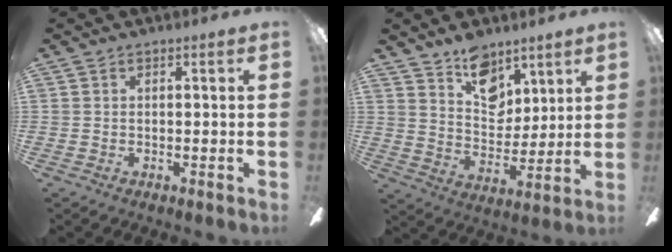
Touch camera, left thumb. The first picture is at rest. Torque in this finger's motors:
{"motor_torque": [0.12, 0.22, -0.07, -0.22, 0.02]}